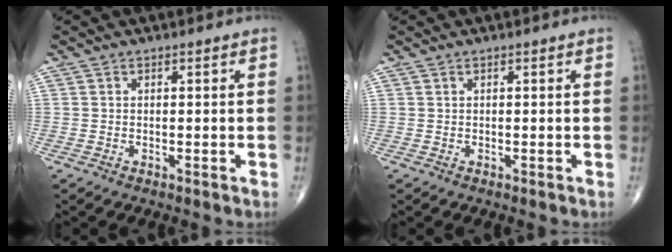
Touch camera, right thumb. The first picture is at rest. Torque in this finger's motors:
{"motor_torque": [-0.04, -0.01, 0.00, 0.00, 0.00]}